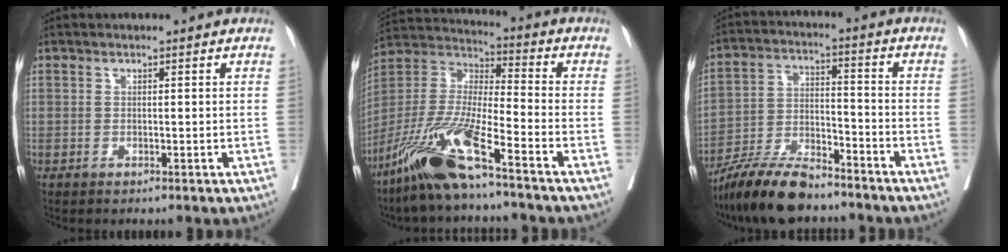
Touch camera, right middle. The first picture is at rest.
{"total": 14.8, "force": [-9.8, 1.1, 11.0], "torque": [-0.237, -0.023, -0.191]}
{"total": 11.8, "force": [-10.1, 2.2, 5.6], "torque": [-0.105, -0.011, -0.188]}